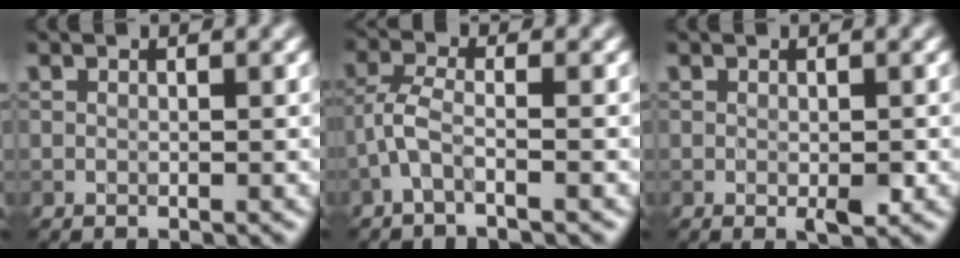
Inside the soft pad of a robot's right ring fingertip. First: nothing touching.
{"total": 2.4, "force": [-1.4, 0.4, 2.0], "torque": [-0.049, 0.009, -0.039]}
{"total": 1.5, "force": [-0.4, 0.5, 1.3], "torque": [-0.023, -0.001, -0.004]}